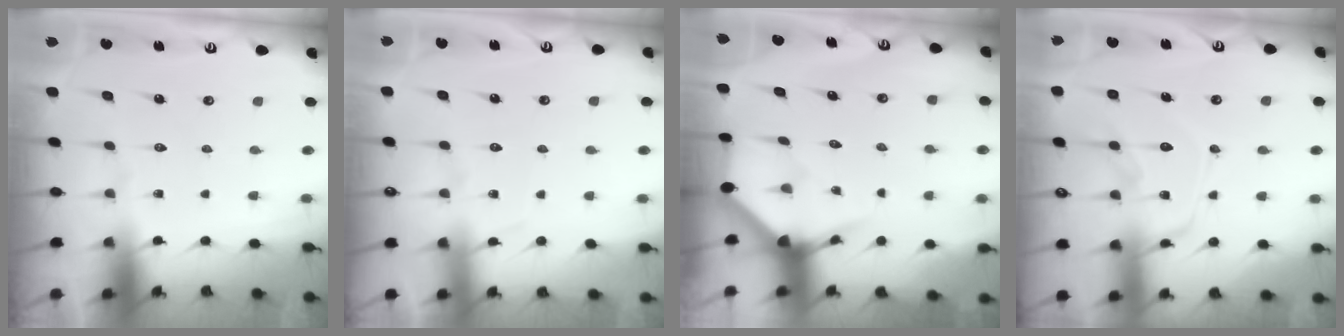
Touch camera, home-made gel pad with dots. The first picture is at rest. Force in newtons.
{"total": 5.0, "press": 5.0, "slide": 0.7}
{"total": 3.4, "press": 3.4, "slide": 0.1}
{"total": 12.3, "press": 12.3, "slide": 0.7}